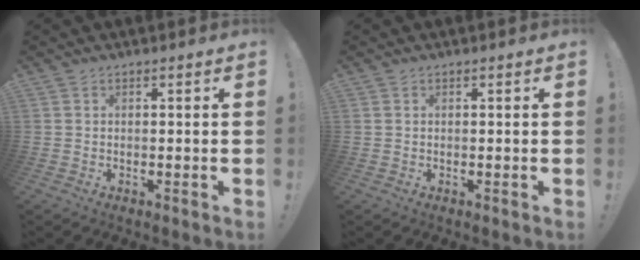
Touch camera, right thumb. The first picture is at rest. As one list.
[{"total": 0.0}]